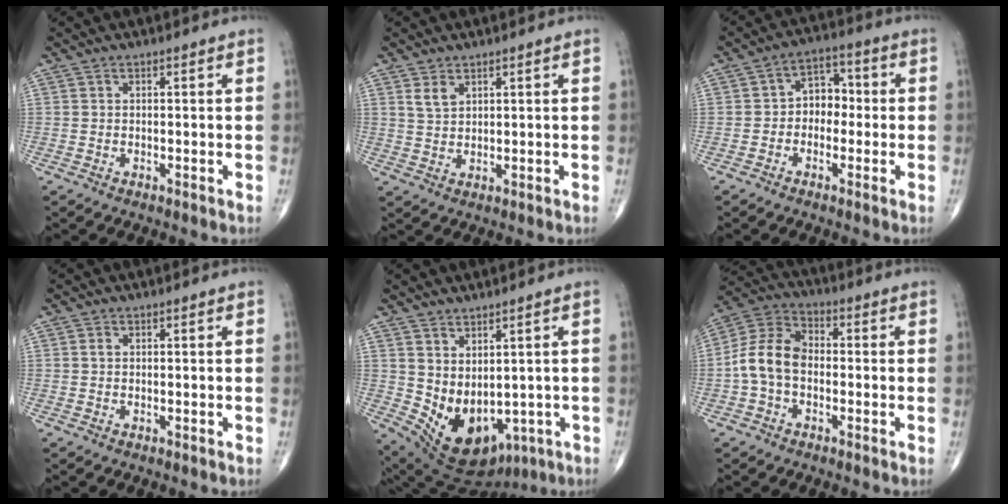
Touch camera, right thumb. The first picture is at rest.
{"total": 2.8, "force": [1.7, 1.6, 1.7], "torque": [-0.027, -0.007, 0.039]}
{"total": 6.3, "force": [-0.8, 4.9, 3.9], "torque": [-0.025, 0.030, -0.029]}
{"total": 0.7, "force": [0.1, 0.5, 0.5], "torque": [-0.010, 0.004, 0.002]}
{"total": 11.8, "force": [-0.2, 7.7, 9.0], "torque": [-0.130, -0.015, 0.038]}
{"total": 10.0, "force": [-1.5, 6.9, 7.1], "torque": [-0.129, 0.035, -0.042]}